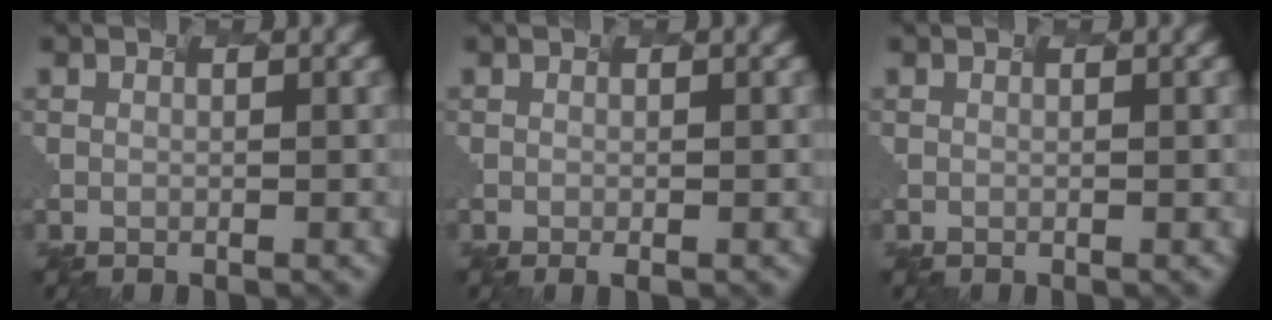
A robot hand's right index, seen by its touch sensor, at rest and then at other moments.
{"total": 1.1, "force": [-0.6, 0.0, 0.9], "torque": [-0.012, -0.001, 0.002]}
{"total": 0.0}